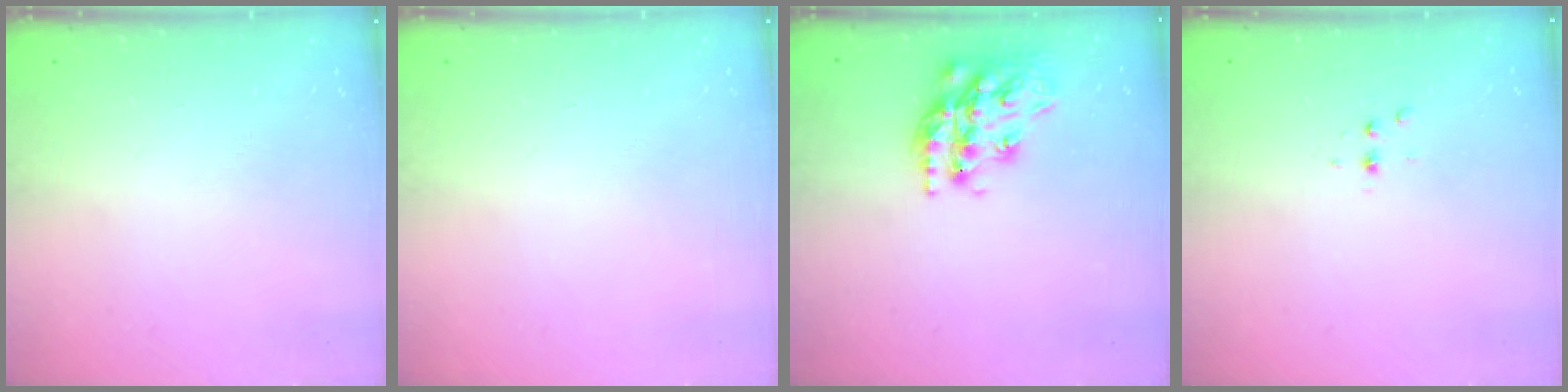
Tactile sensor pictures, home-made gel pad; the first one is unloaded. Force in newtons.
{"total": 0.0}
{"total": 19.3, "press": 19.3, "slide": 1.4}
{"total": 2.3, "press": 2.3, "slide": 0.3}